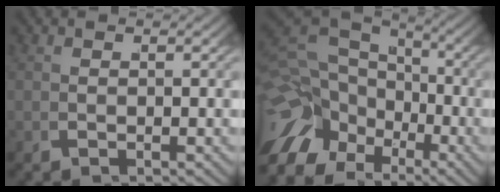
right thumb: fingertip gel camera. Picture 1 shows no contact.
{"total": 11.4, "force": [-0.4, 8.1, 8.0], "torque": [-0.139, -0.024, 0.005]}